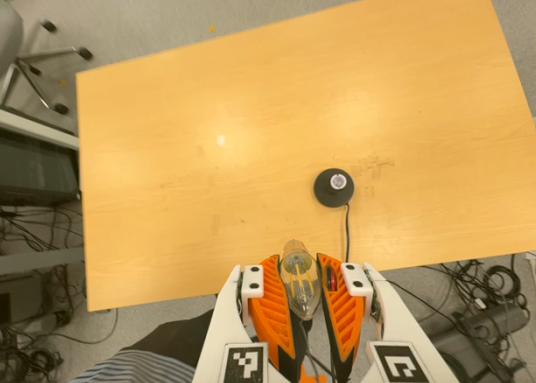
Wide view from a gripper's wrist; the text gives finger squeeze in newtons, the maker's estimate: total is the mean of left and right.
{"total": 22.8, "left": 26.6, "right": 19.0}